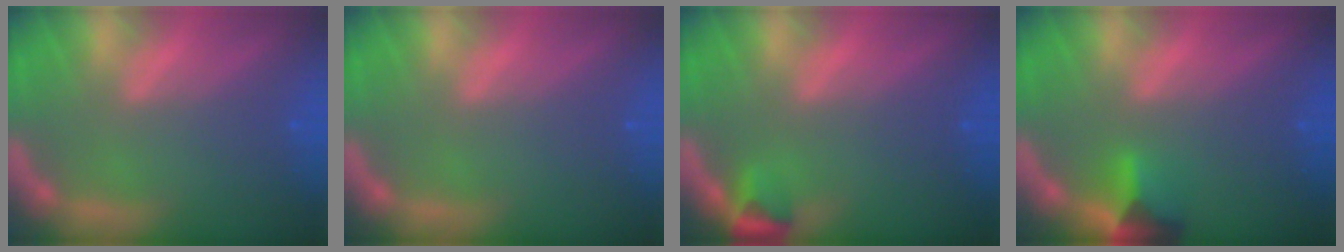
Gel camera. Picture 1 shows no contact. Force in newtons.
{"total": 0.0}
{"total": 1.9}
{"total": 3.4}